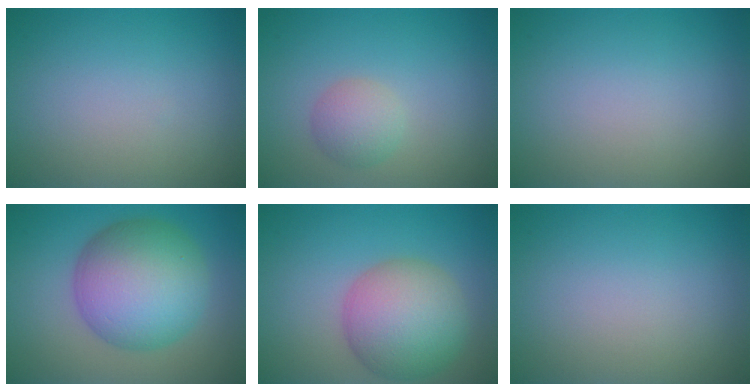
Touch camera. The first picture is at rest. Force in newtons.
{"total": 2.3, "press": 2.3, "slide": 0.1}
{"total": 0.0}
{"total": 10.2, "press": 10.2, "slide": 0.2}
{"total": 7.6, "press": 7.6, "slide": 0.4}
{"total": 0.0}